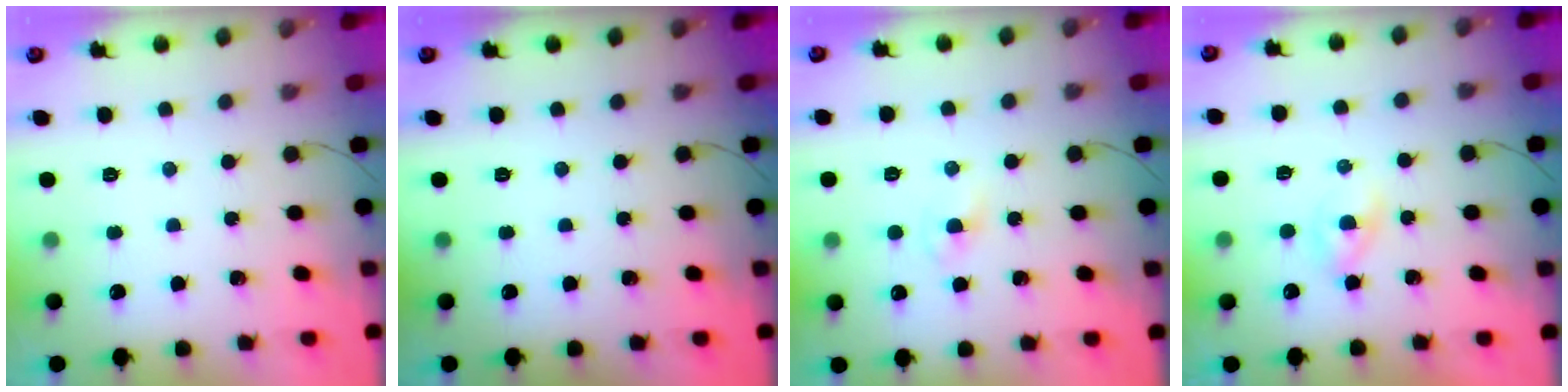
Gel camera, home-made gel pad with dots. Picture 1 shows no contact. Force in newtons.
{"total": 0.0}
{"total": 0.7, "press": 0.6, "slide": 0.5}
{"total": 1.9, "press": 1.6, "slide": 0.9}